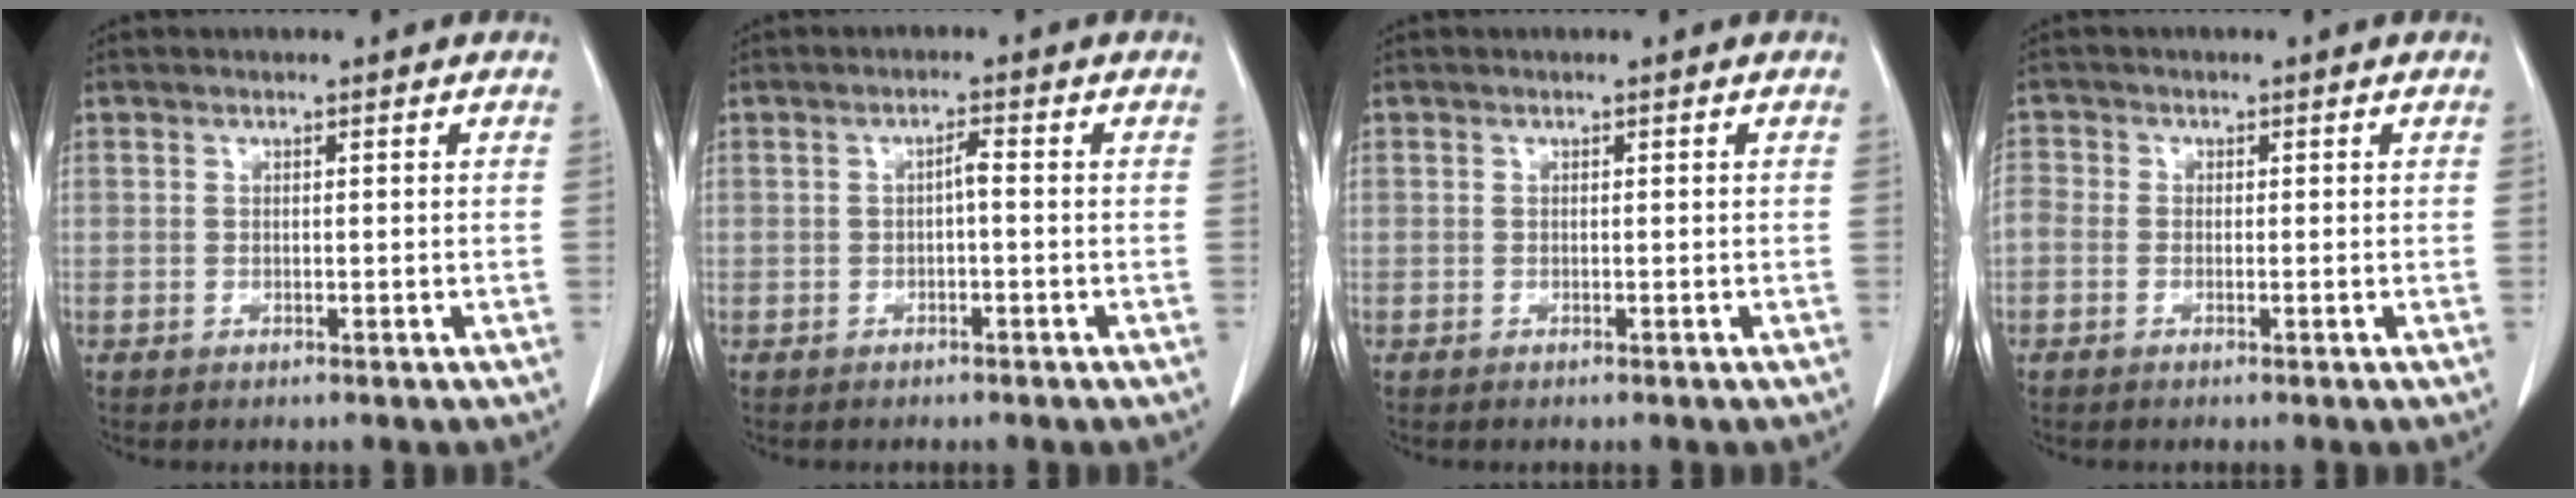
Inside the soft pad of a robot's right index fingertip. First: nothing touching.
{"total": 1.5, "force": [-0.3, 0.2, 1.5], "torque": [-0.024, 0.004, -0.005]}
{"total": 0.0}
{"total": 2.5, "force": [-0.3, 2.0, 1.5], "torque": [-0.045, 0.013, -0.009]}